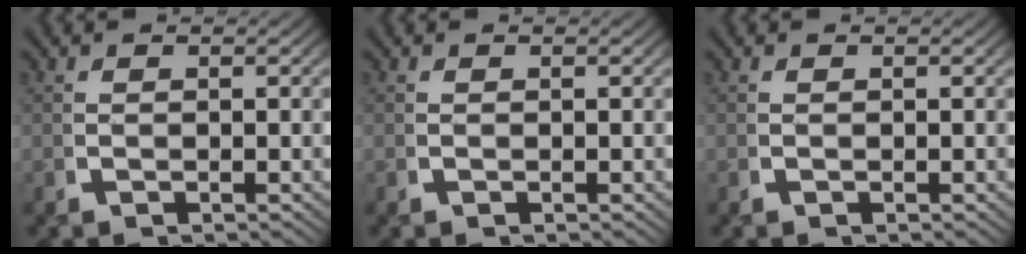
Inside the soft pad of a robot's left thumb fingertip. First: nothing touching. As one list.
[{"total": 0.0}, {"total": 0.0}]